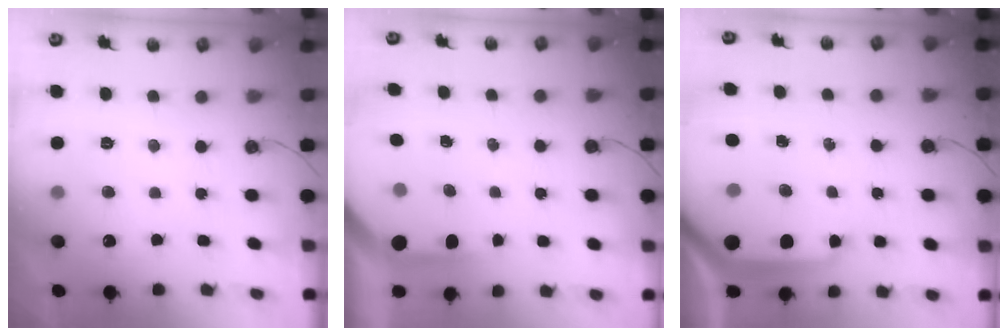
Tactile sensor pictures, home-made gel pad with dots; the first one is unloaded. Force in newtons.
{"total": 4.0, "press": 3.9, "slide": 0.4}
{"total": 12.8, "press": 12.7, "slide": 1.3}